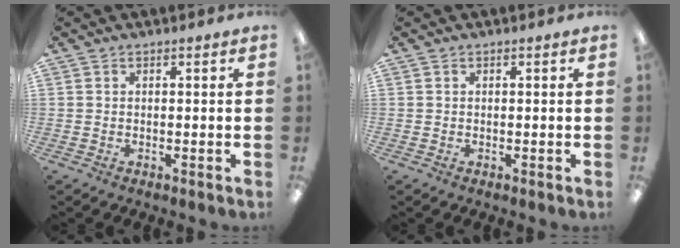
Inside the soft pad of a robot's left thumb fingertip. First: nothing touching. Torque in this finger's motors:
{"motor_torque": [0.00, 0.02, -0.03, 0.04, 0.00]}